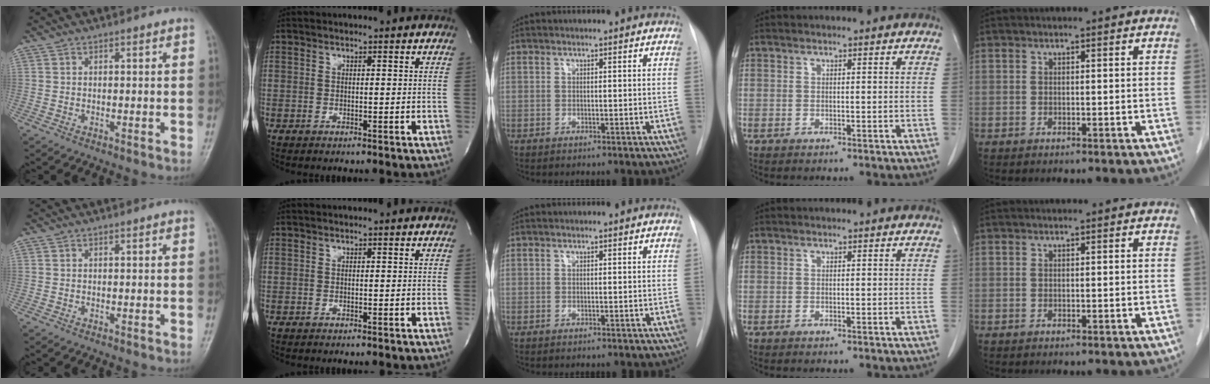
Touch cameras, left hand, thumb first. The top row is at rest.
{}